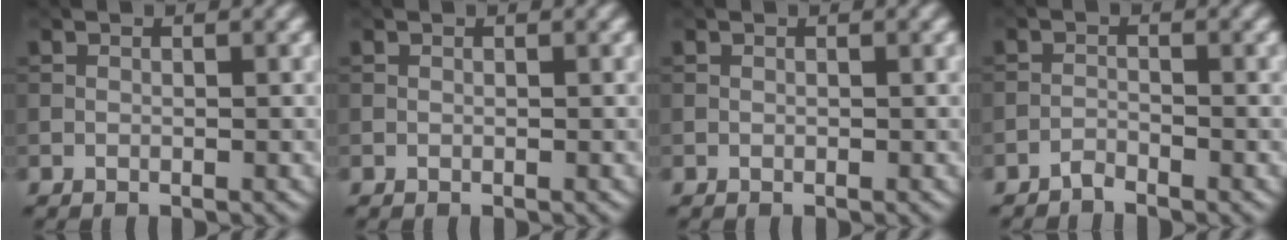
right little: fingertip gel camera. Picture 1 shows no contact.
{"total": 0.0}
{"total": 0.0}
{"total": 1.2, "force": [-1.1, 0.1, 0.2], "torque": [-0.001, 0.005, -0.026]}